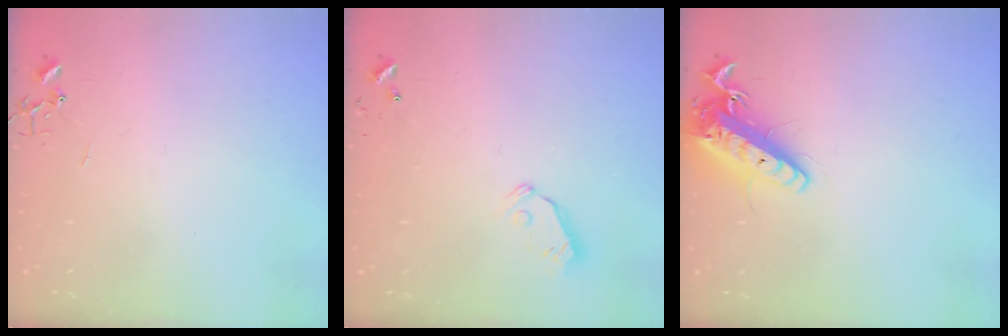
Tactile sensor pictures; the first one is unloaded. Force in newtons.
{"total": 5.8, "press": 5.7, "slide": 0.9}
{"total": 16.0, "press": 15.7, "slide": 3.1}